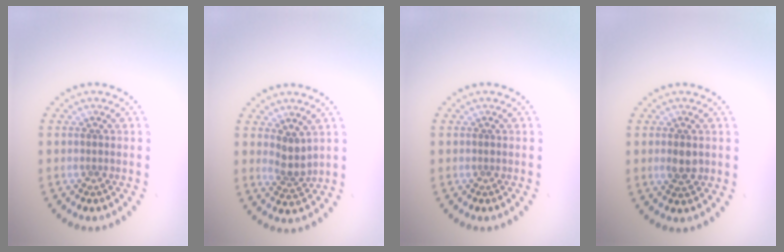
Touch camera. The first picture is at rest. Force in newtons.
{"total": 2.1, "press": 1.7, "slide": 1.2}
{"total": 0.0}
{"total": 1.9, "press": 1.9, "slide": 0.3}